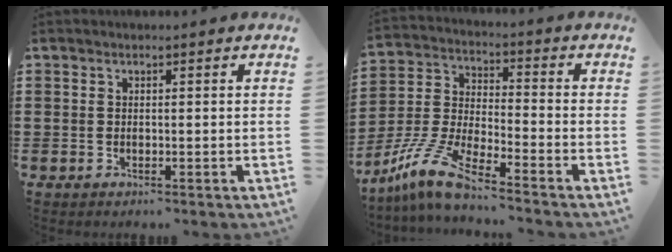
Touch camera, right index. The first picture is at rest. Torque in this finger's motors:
{"motor_torque": [0.22, 1.41, 0.52, 0.20]}